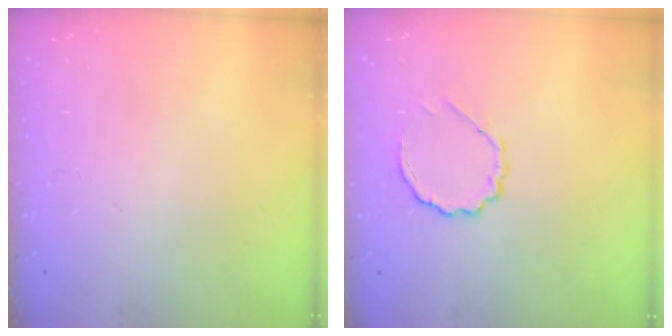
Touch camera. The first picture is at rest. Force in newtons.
{"total": 5.0, "press": 4.9, "slide": 1.0}